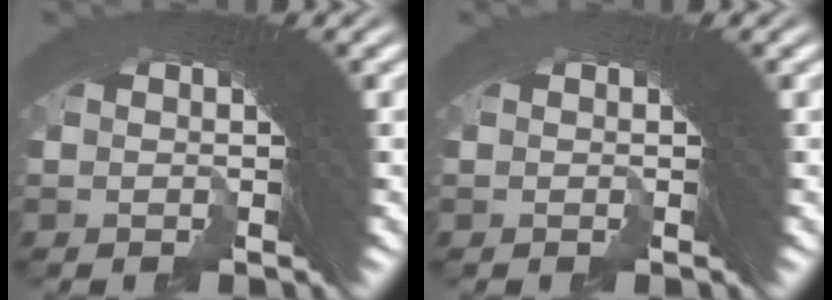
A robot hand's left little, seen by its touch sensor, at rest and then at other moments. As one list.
[{"total": 0.6, "force": [-0.2, -0.2, -0.5], "torque": [0.008, -0.001, -0.004]}]